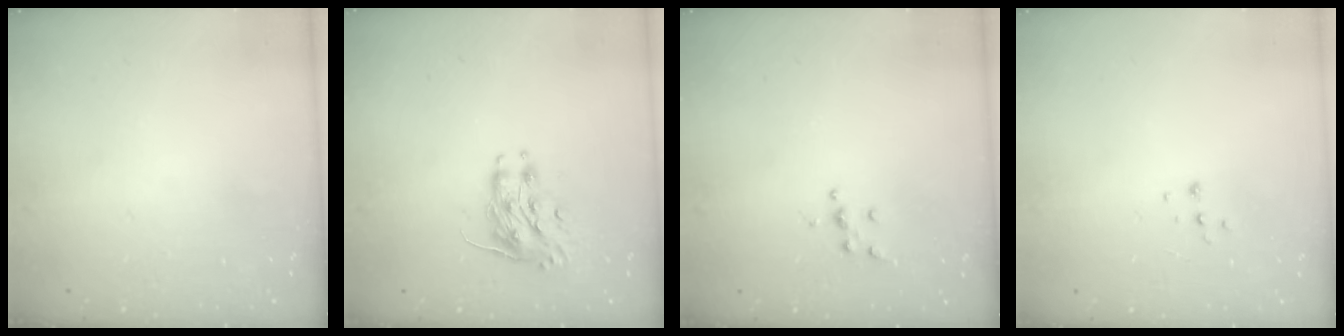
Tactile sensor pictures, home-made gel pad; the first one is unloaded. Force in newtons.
{"total": 8.2, "press": 8.1, "slide": 0.3}
{"total": 4.8, "press": 4.8, "slide": 0.6}
{"total": 4.9, "press": 4.9, "slide": 0.7}